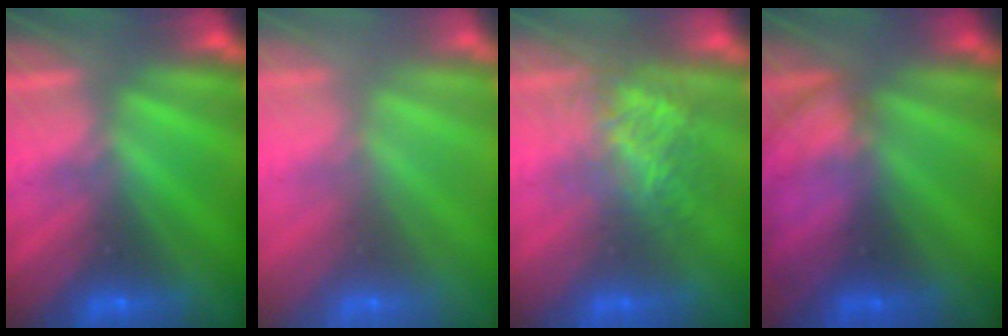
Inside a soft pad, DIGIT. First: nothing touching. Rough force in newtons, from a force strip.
{"total": 7.8}
{"total": 3.7}
{"total": 2.3}